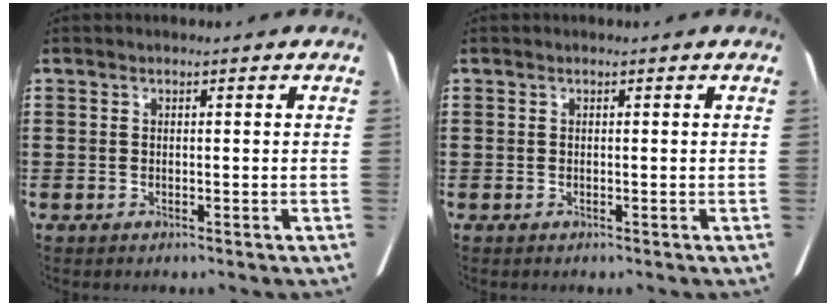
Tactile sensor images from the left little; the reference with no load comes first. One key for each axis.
{"total": 0.0}